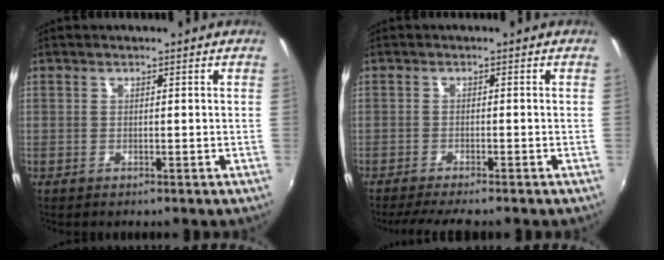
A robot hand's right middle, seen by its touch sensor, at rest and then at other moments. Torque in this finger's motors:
{"motor_torque": [0.96, -0.93, 0.18, 0.13]}